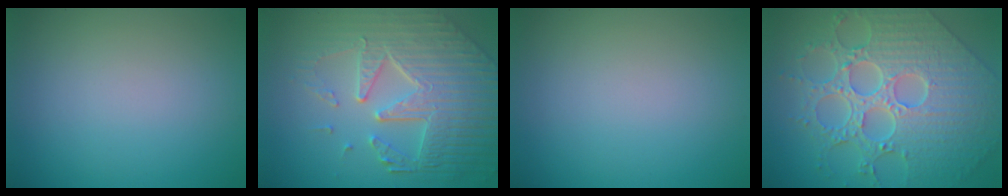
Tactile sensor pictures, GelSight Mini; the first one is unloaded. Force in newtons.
{"total": 8.8, "press": 6.0, "slide": 6.4}
{"total": 0.0}
{"total": 9.3, "press": 7.0, "slide": 6.2}